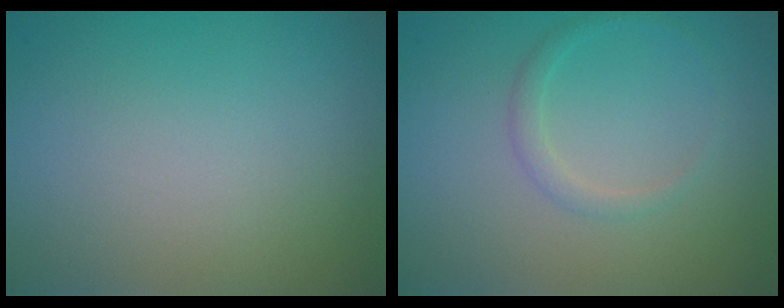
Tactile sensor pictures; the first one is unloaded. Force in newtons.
{"total": 1.2, "press": 1.2, "slide": 0.2}